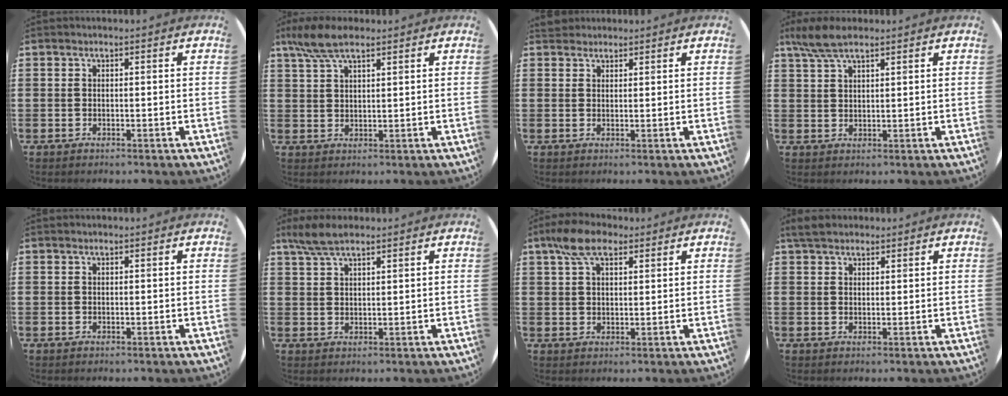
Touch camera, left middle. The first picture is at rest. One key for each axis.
{"total": 5.8, "fx": 4.3, "fy": 1.7, "fz": 3.5, "tx": -0.077, "ty": 0.000, "tz": 0.079}
{"total": 1.7, "fx": 1.6, "fy": 0.6, "fz": 0.0, "tx": -0.003, "ty": 0.006, "tz": 0.032}
{"total": 4.9, "fx": 3.7, "fy": 1.3, "fz": 3.0, "tx": -0.066, "ty": 0.002, "tz": 0.068}
{"total": 0.0}
{"total": 4.6, "fx": 3.5, "fy": 1.1, "fz": 2.7, "tx": -0.060, "ty": 0.002, "tz": 0.065}
{"total": 6.3, "fx": 4.1, "fy": 3.1, "fz": 3.7, "tx": -0.076, "ty": 0.007, "tz": 0.073}
{"total": 3.0, "fx": 2.6, "fy": 1.1, "fz": 1.0, "tx": -0.019, "ty": 0.001, "tz": 0.048}